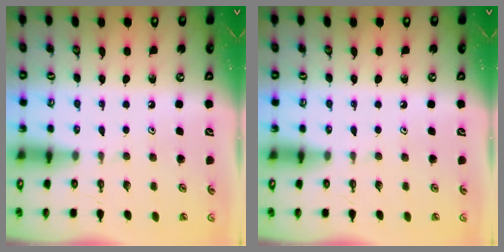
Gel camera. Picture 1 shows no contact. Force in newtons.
{"total": 0.0}